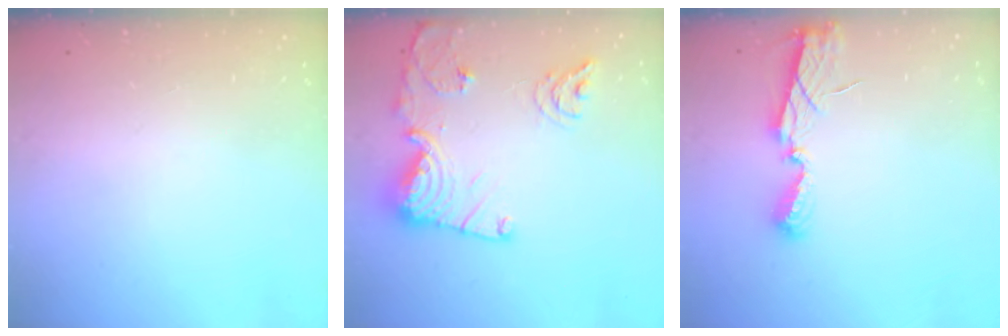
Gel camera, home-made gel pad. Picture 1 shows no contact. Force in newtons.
{"total": 16.5, "press": 16.5, "slide": 1.7}
{"total": 6.2, "press": 6.2, "slide": 0.2}